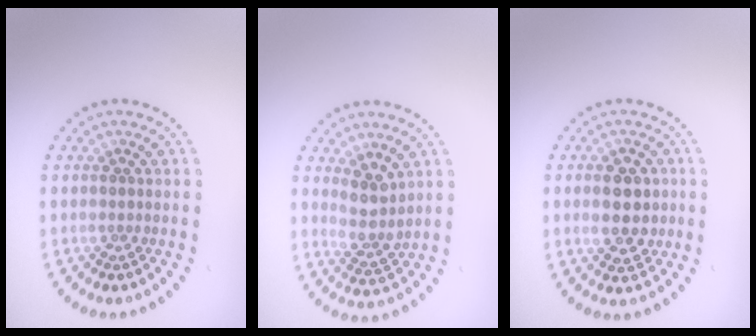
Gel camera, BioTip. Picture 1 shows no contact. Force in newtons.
{"total": 3.0, "press": 2.4, "slide": 1.8}
{"total": 4.3, "press": 4.3, "slide": 0.2}